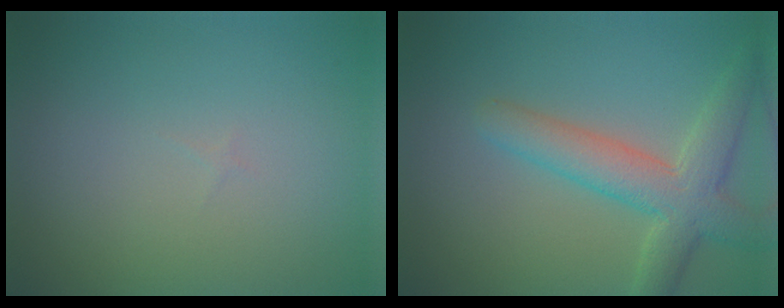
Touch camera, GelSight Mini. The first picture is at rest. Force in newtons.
{"total": 5.1, "press": 5.1, "slide": 0.5}